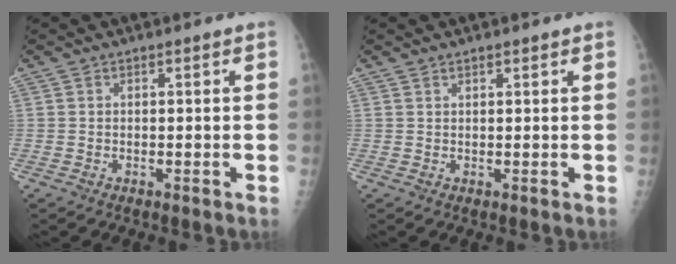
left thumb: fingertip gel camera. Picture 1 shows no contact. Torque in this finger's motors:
{"motor_torque": [0.05, -0.05, 0.00, 0.05, -0.04]}